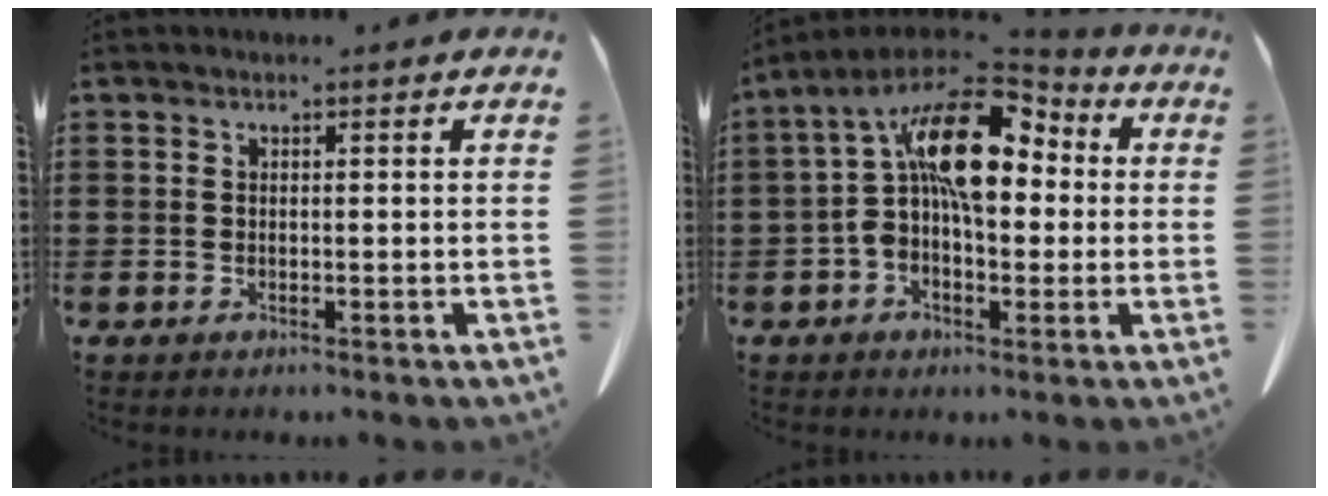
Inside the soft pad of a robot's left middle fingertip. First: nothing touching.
{"total": 13.8, "force": [3.1, 6.9, 11.6], "torque": [-0.219, -0.006, 0.047]}